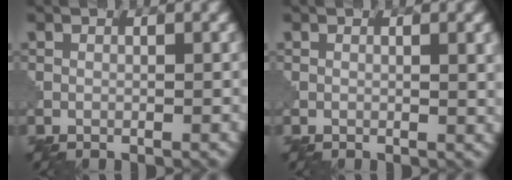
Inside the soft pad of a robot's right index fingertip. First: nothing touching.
{"total": 1.9, "force": [0.5, 0.5, 1.8], "torque": [-0.016, 0.003, 0.005]}